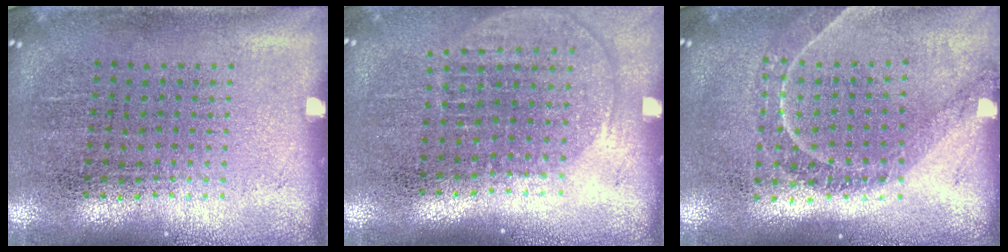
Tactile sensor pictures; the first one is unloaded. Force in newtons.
{"total": 1.4, "press": 1.2, "slide": 0.7}
{"total": 1.2, "press": 1.1, "slide": 0.5}